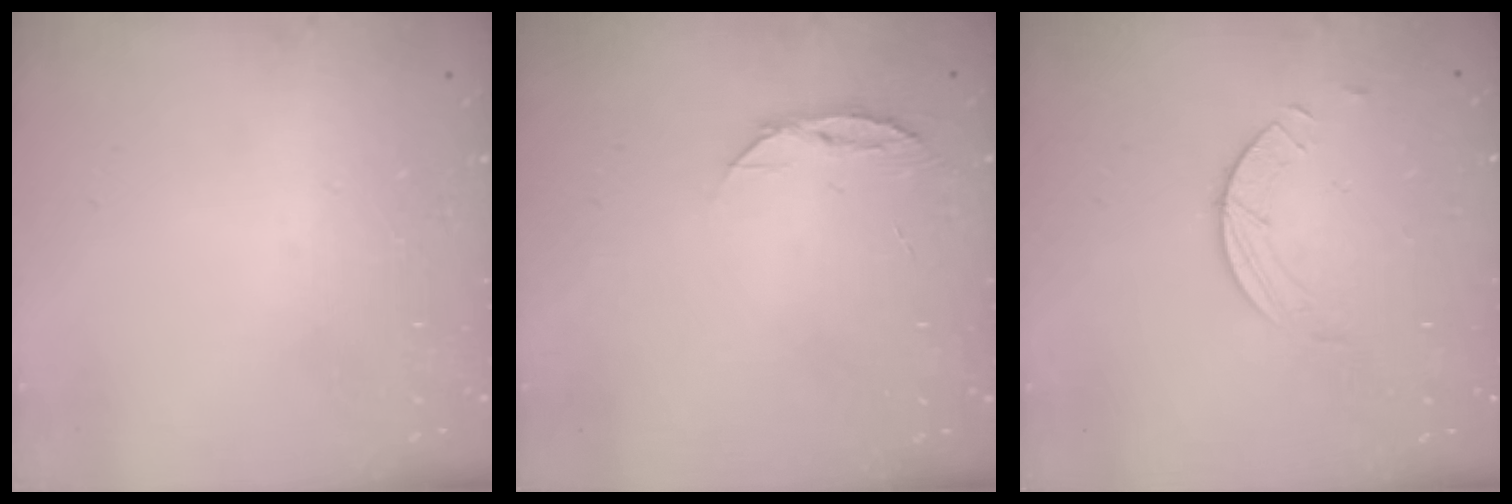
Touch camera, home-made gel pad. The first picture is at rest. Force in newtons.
{"total": 4.4, "press": 4.3, "slide": 0.5}
{"total": 2.6, "press": 2.6, "slide": 0.3}